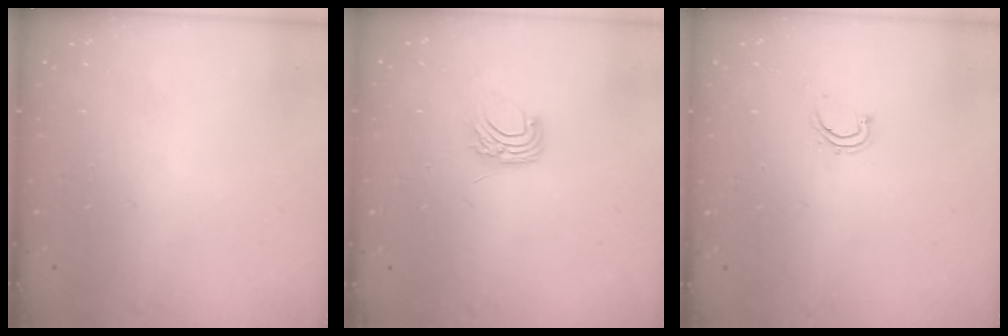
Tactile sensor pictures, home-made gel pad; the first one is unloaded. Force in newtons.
{"total": 6.6, "press": 6.6, "slide": 0.5}
{"total": 3.7, "press": 3.5, "slide": 1.2}